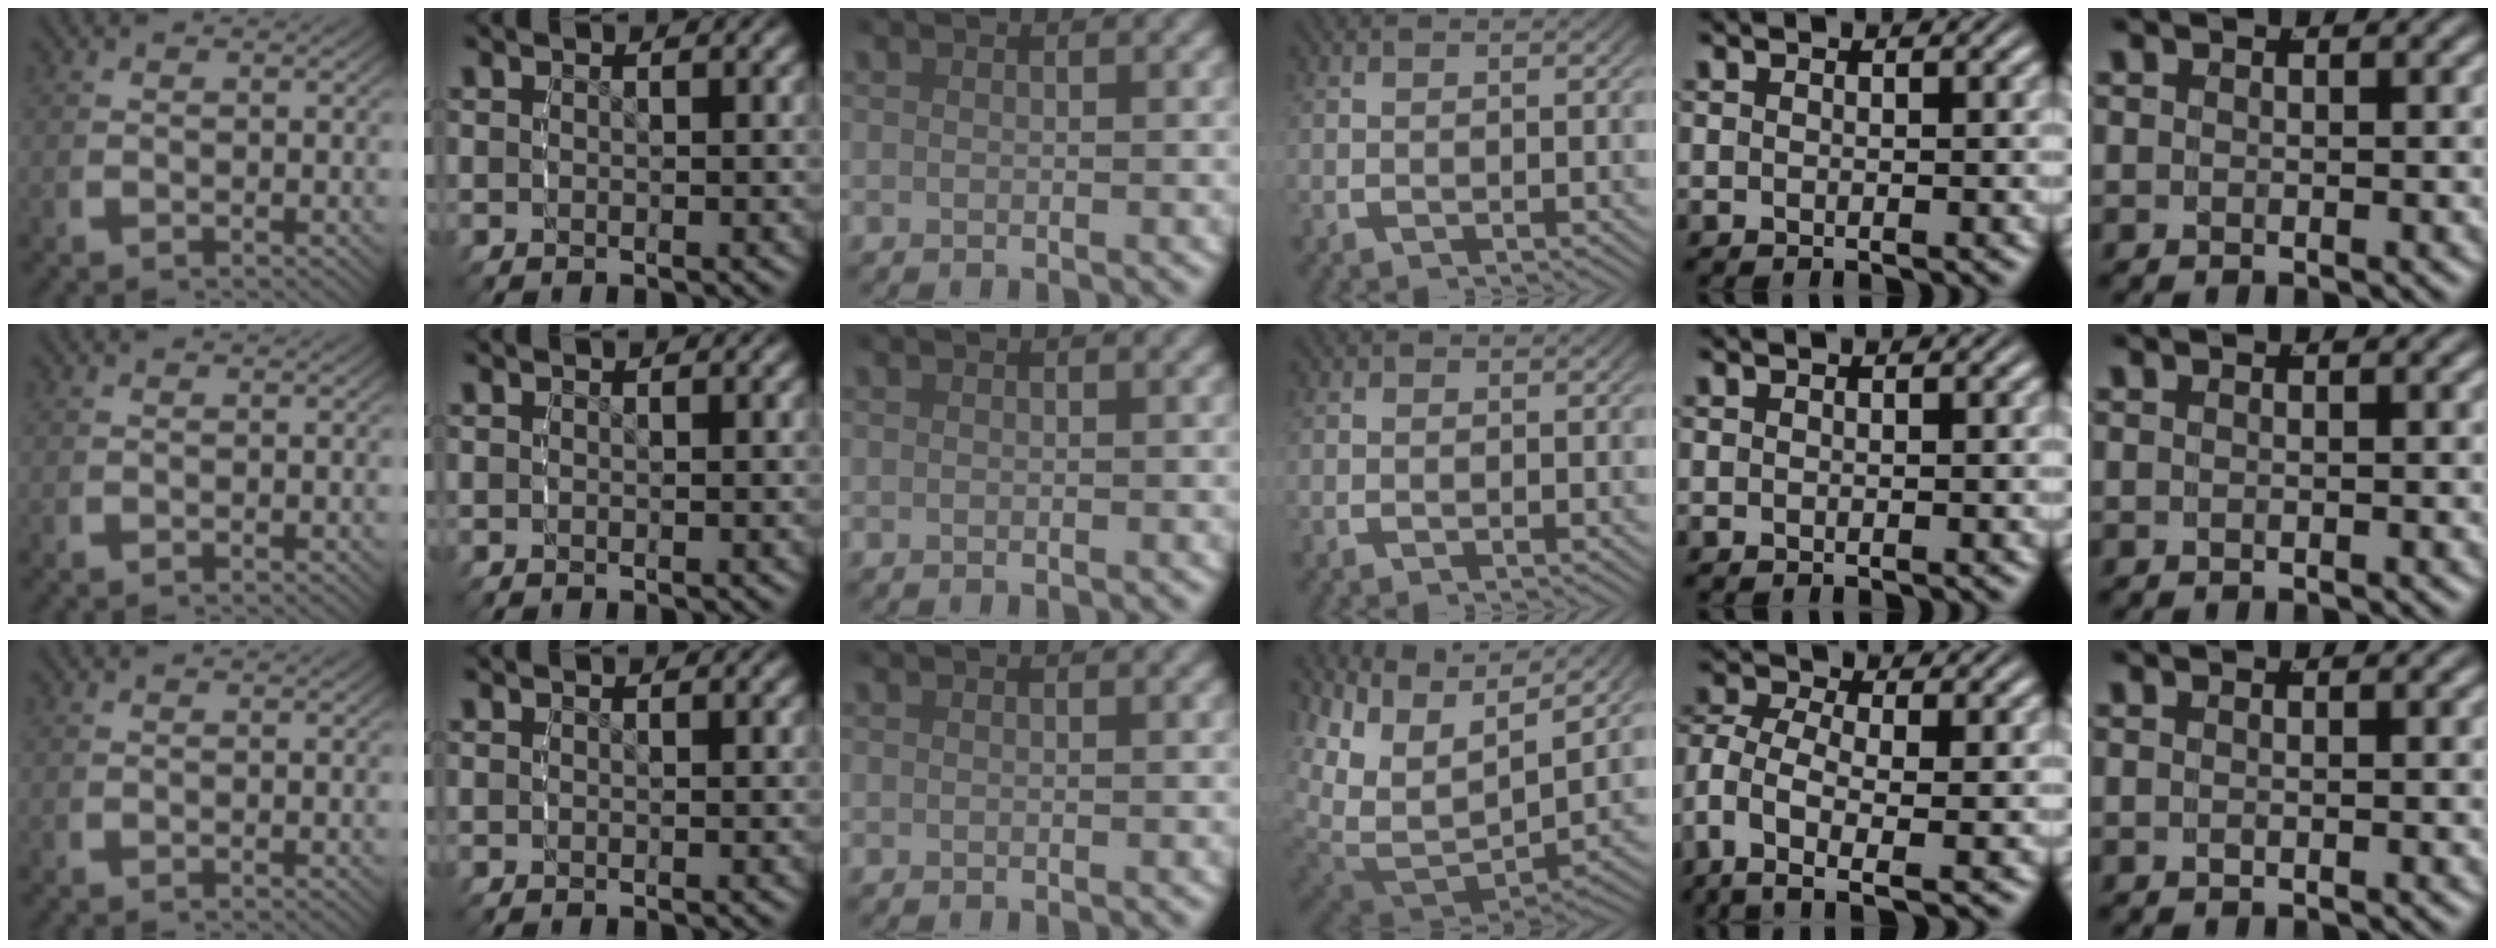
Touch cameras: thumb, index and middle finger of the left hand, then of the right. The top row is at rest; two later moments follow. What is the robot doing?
{"motion": "grasp_and_lifting", "object": "backpack"}